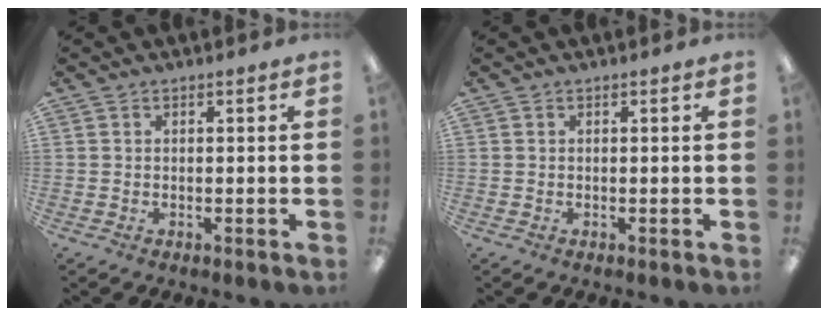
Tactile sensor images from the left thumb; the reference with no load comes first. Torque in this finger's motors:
{"motor_torque": [0.00, 0.00, -0.02, -0.01, 0.00]}